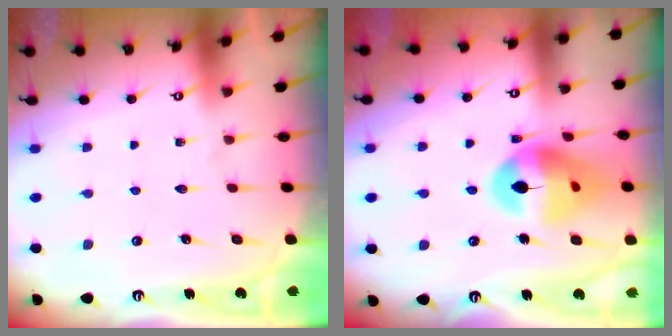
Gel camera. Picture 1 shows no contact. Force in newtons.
{"total": 15.8, "press": 15.7, "slide": 1.8}